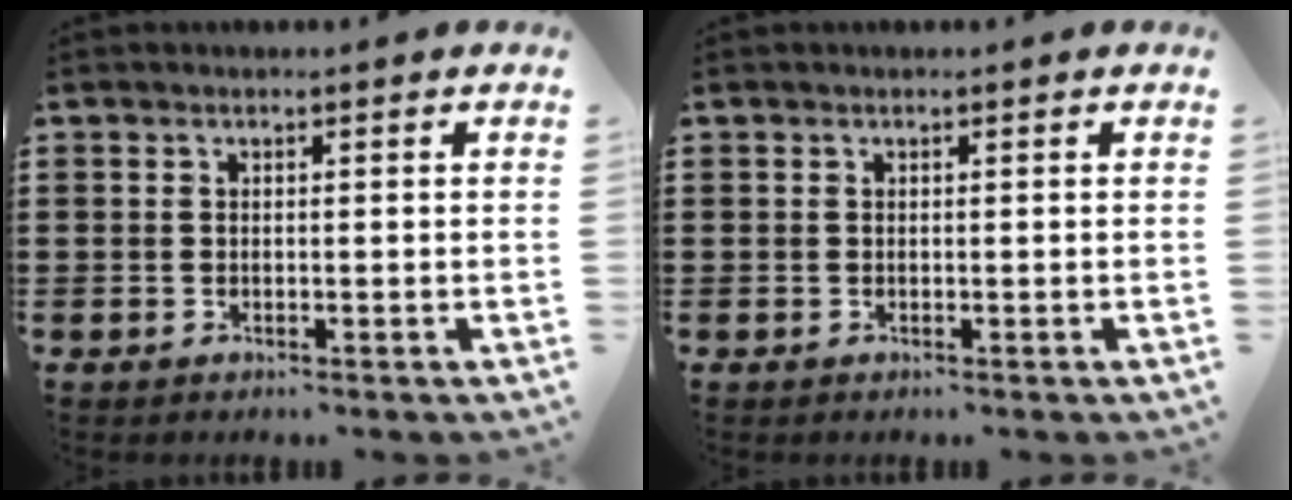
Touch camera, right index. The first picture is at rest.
{"total": 0.0}